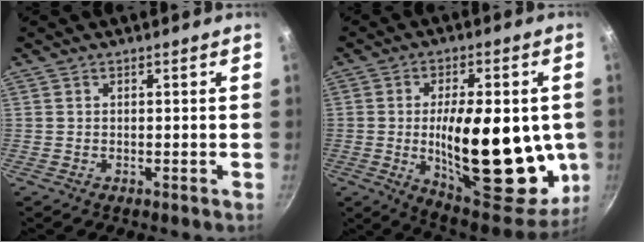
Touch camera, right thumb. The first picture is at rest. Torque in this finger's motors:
{"motor_torque": [2.44, 2.57, 2.63, -0.12, 0.58]}